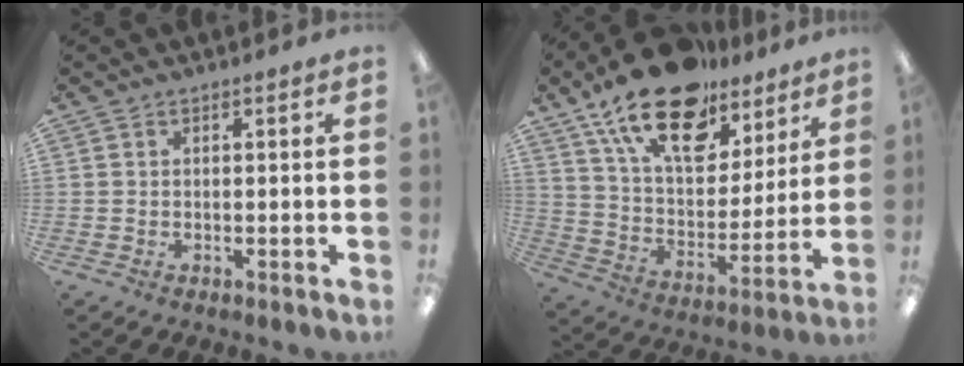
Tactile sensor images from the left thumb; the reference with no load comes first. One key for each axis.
{"total": 21.5, "fx": 14.6, "fy": 10.7, "fz": 11.6, "tx": -0.200, "ty": -0.082, "tz": 0.260}